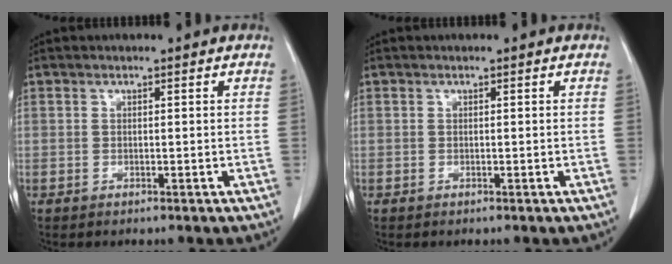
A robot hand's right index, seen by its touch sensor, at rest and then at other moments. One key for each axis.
{"total": 0.0}